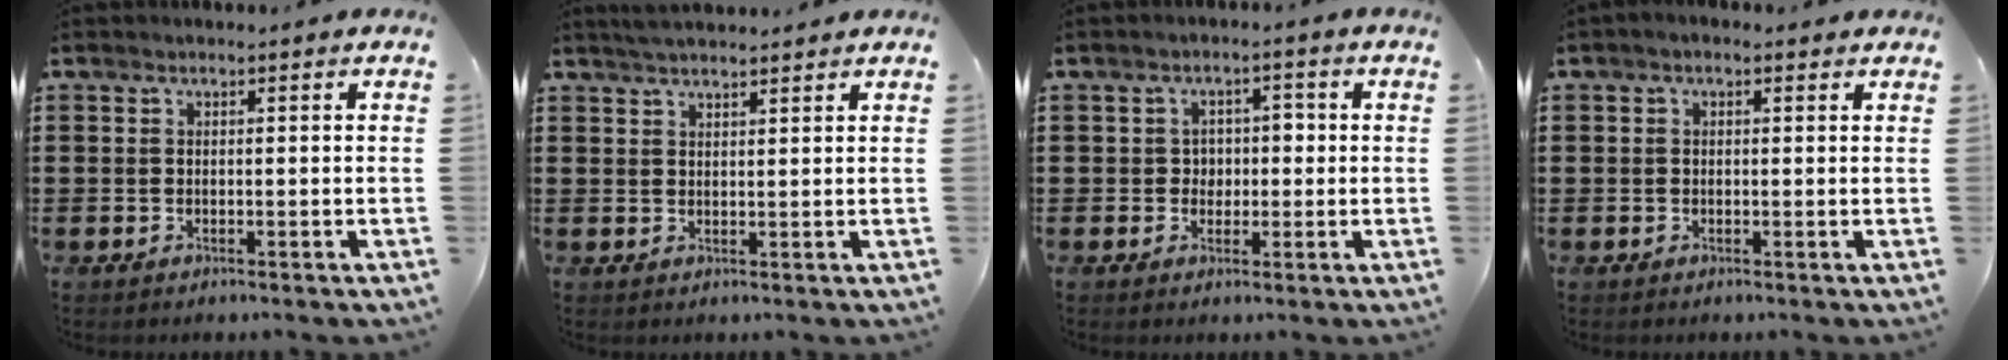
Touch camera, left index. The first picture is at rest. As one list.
[{"total": 2.4, "force": [2.3, -0.1, 0.7], "torque": [-0.018, -0.001, 0.046]}, {"total": 2.7, "force": [0.1, 2.2, 1.5], "torque": [-0.031, 0.003, -0.005]}, {"total": 0.9, "force": [0.1, 0.4, 0.7], "torque": [-0.015, 0.005, 0.001]}]